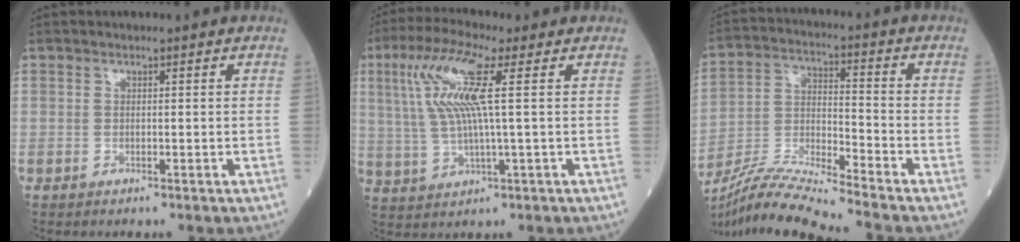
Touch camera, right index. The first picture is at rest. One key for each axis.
{"total": 10.4, "fx": 2.9, "fy": 0.4, "fz": 10.0, "tx": -0.223, "ty": 0.016, "tz": 0.055}
{"total": 12.9, "fx": -12.0, "fy": -2.3, "fz": 4.3, "tx": -0.079, "ty": -0.004, "tz": -0.225}